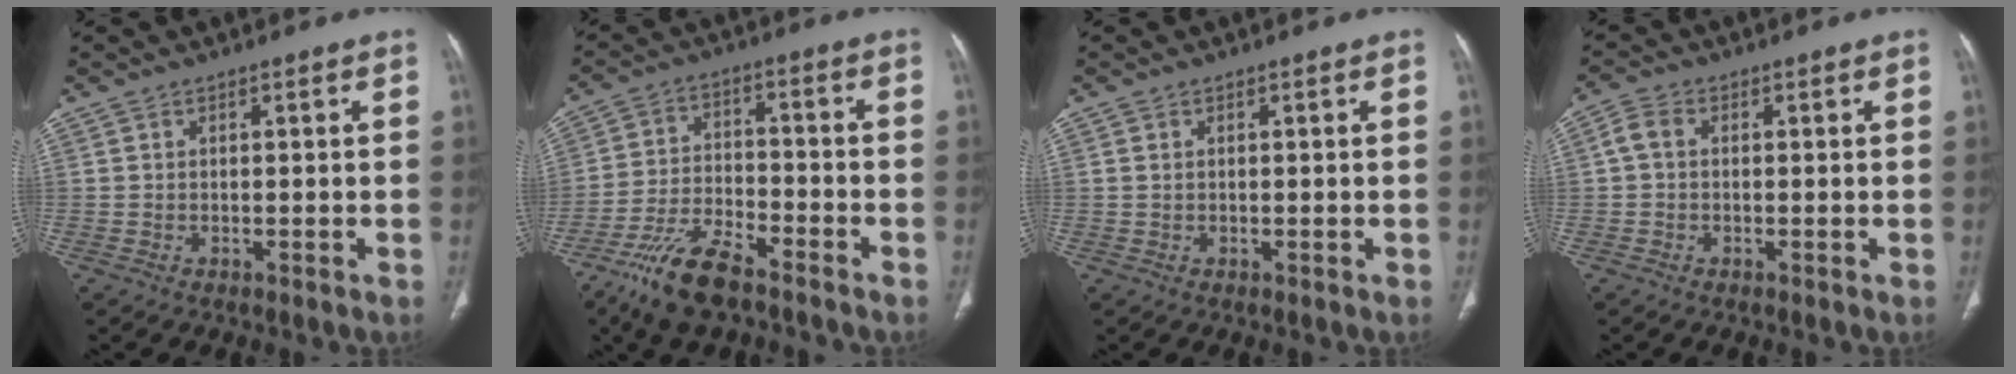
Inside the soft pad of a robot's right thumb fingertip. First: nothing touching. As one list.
[{"total": 11.4, "force": [-8.2, 4.0, 6.9], "torque": [-0.138, 0.033, -0.158]}, {"total": 0.9, "force": [0.3, 0.6, 0.6], "torque": [-0.012, 0.001, 0.009]}, {"total": 3.0, "force": [0.2, 2.2, 2.1], "torque": [-0.042, 0.009, -0.003]}]